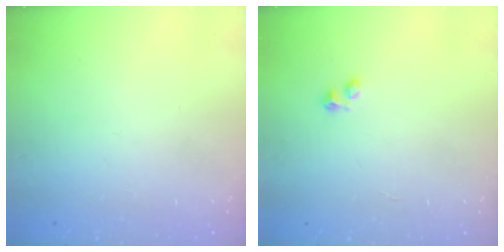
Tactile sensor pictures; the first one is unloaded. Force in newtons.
{"total": 2.4, "press": 2.4, "slide": 0.4}